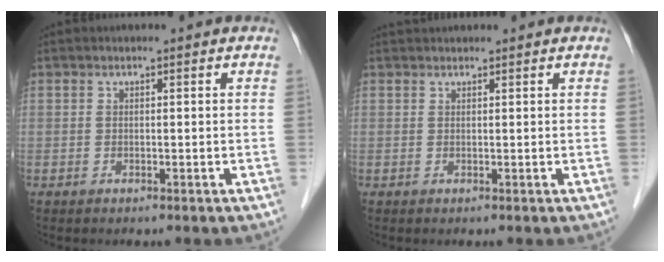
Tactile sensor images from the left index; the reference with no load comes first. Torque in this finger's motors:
{"motor_torque": [-0.13, -0.05, 0.07, 0.03]}